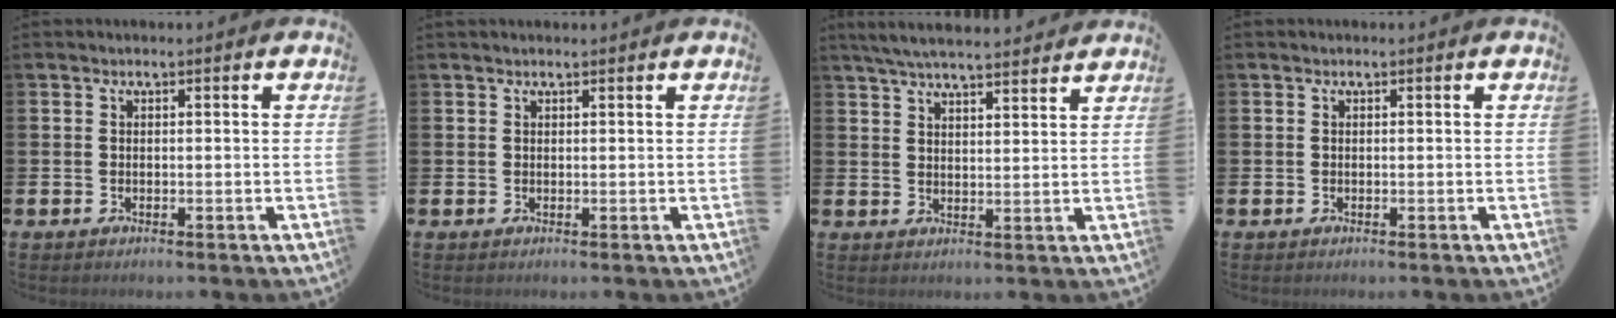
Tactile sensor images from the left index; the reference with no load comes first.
{"total": 0.7, "force": [0.7, 0.1, 0.2], "torque": [0.011, -0.004, 0.009]}
{"total": 5.6, "force": [5.4, 0.3, 1.4], "torque": [-0.037, -0.023, 0.096]}
{"total": 0.0}